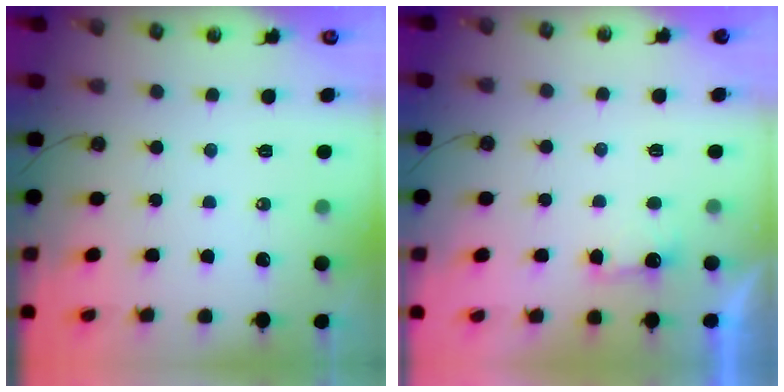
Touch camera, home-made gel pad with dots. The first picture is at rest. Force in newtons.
{"total": 2.3, "press": 2.1, "slide": 0.9}